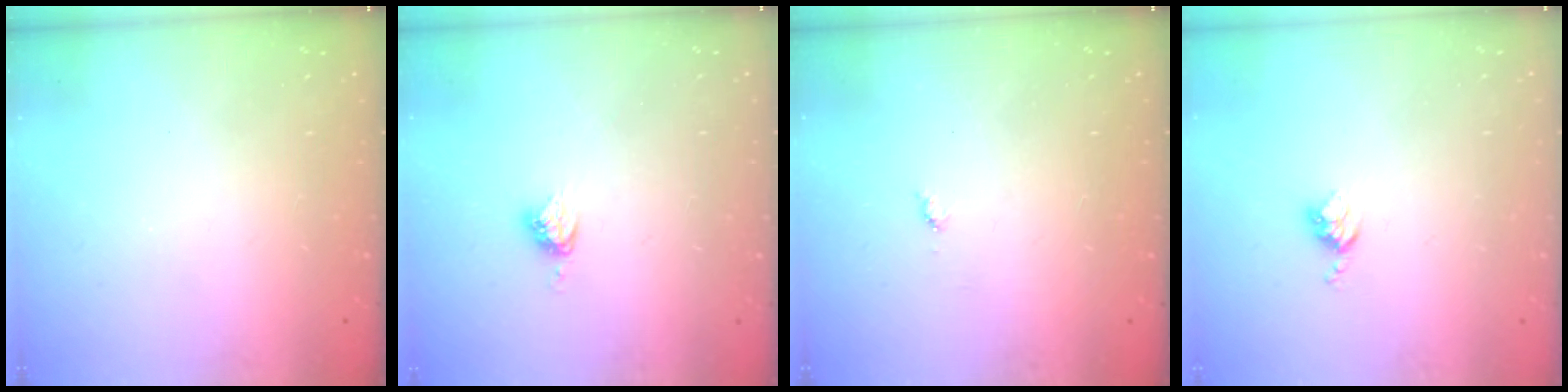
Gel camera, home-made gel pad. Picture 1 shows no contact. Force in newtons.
{"total": 4.9, "press": 4.8, "slide": 0.4}
{"total": 3.9, "press": 3.9, "slide": 0.4}
{"total": 3.6, "press": 3.6, "slide": 0.6}